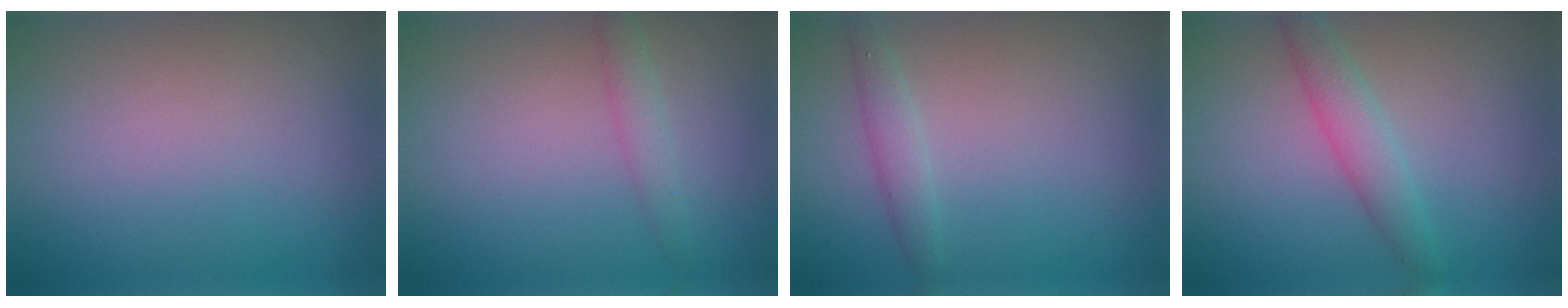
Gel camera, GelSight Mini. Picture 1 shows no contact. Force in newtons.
{"total": 1.8, "press": 1.8, "slide": 0.0}
{"total": 1.6, "press": 1.6, "slide": 0.0}
{"total": 2.7, "press": 2.7, "slide": 0.1}